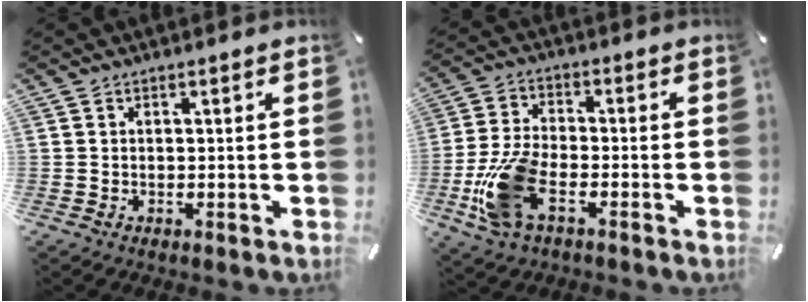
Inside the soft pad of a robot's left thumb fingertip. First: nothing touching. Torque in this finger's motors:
{"motor_torque": [-0.15, 0.98, 1.16, 0.34, 0.26]}